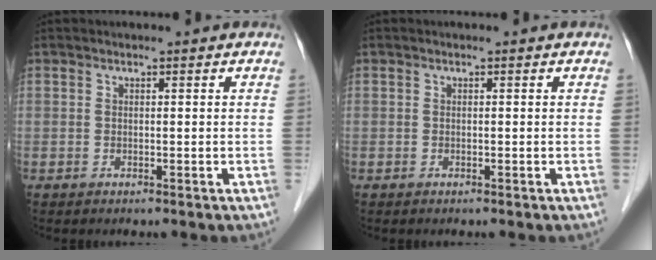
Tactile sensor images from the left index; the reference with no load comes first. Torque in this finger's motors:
{"motor_torque": [-0.01, 0.02, 0.01, 0.00]}